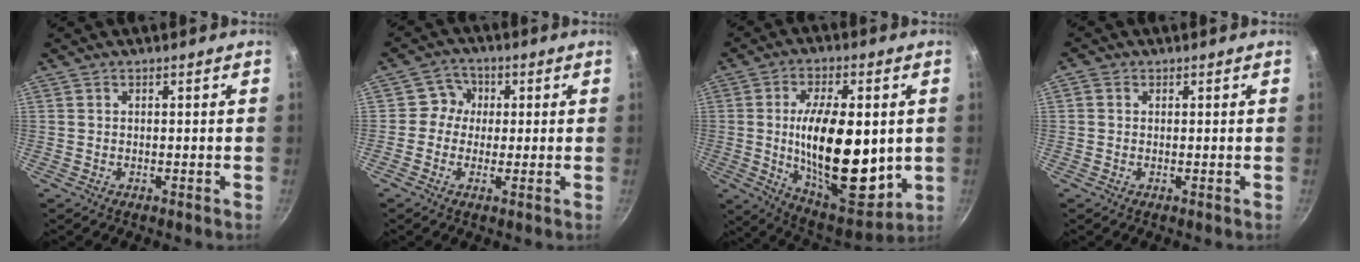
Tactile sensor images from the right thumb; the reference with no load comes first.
{"total": 4.5, "force": [0.6, 4.3, 1.2], "torque": [0.012, 0.003, -0.007]}
{"total": 24.2, "force": [-0.1, 11.9, 21.1], "torque": [-0.320, -0.019, 0.007]}
{"total": 1.3, "force": [0.2, 1.2, 0.5], "torque": [-0.009, 0.005, -0.001]}